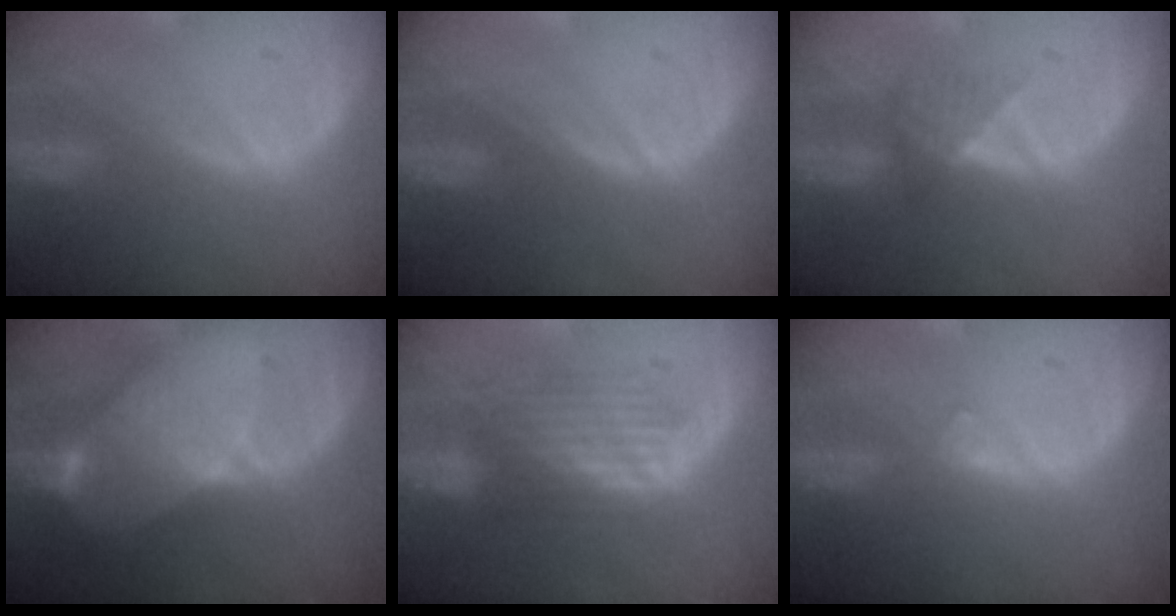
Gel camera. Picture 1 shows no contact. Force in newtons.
{"total": 0.0}
{"total": 3.4, "press": 3.1, "slide": 1.4}
{"total": 8.3, "press": 7.3, "slide": 3.9}
{"total": 6.4, "press": 6.4, "slide": 0.5}
{"total": 1.1, "press": 1.0, "slide": 0.2}